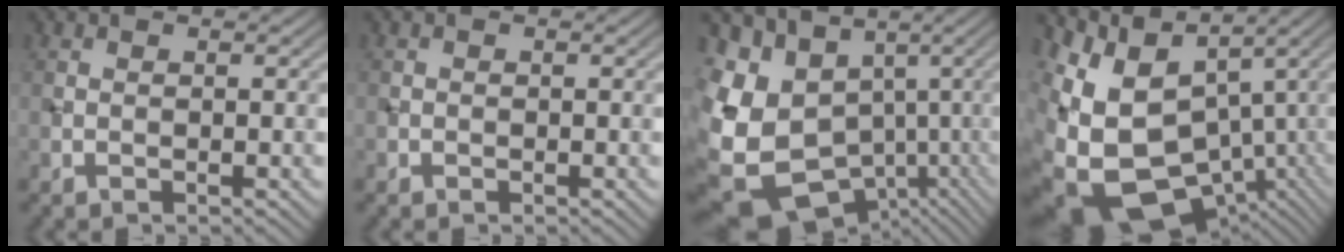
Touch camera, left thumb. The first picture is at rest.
{"total": 0.7, "force": [-0.4, 0.6, 0.0], "torque": [0.005, -0.004, -0.011]}
{"total": 18.2, "force": [-5.7, 14.4, 9.6], "torque": [-0.256, -0.035, -0.063]}
{"total": 15.9, "force": [-2.7, 10.0, 12.1], "torque": [-0.263, -0.018, -0.018]}